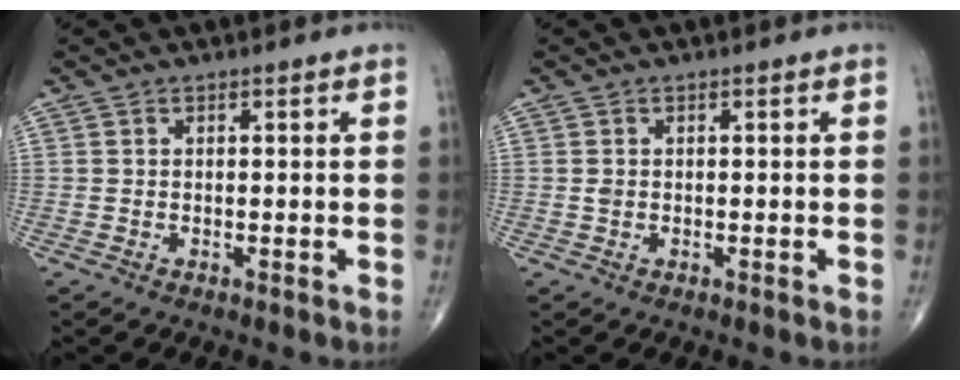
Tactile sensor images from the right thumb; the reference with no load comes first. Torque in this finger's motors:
{"motor_torque": [0.64, 0.03, 0.16, 0.11, 0.00]}